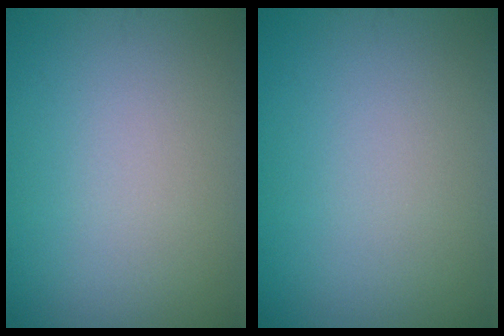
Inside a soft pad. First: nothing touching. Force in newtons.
{"total": 0.0}